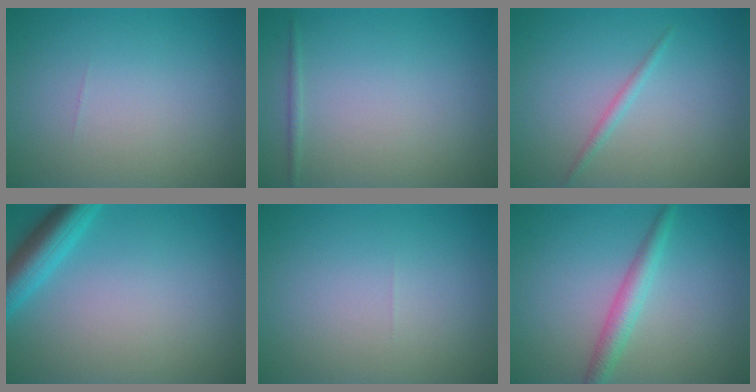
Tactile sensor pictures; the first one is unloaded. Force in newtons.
{"total": 0.5, "press": 0.5, "slide": 0.1}
{"total": 1.0, "press": 1.0, "slide": 0.0}
{"total": 4.3, "press": 4.3, "slide": 0.3}
{"total": 0.0}
{"total": 2.5, "press": 2.5, "slide": 0.1}